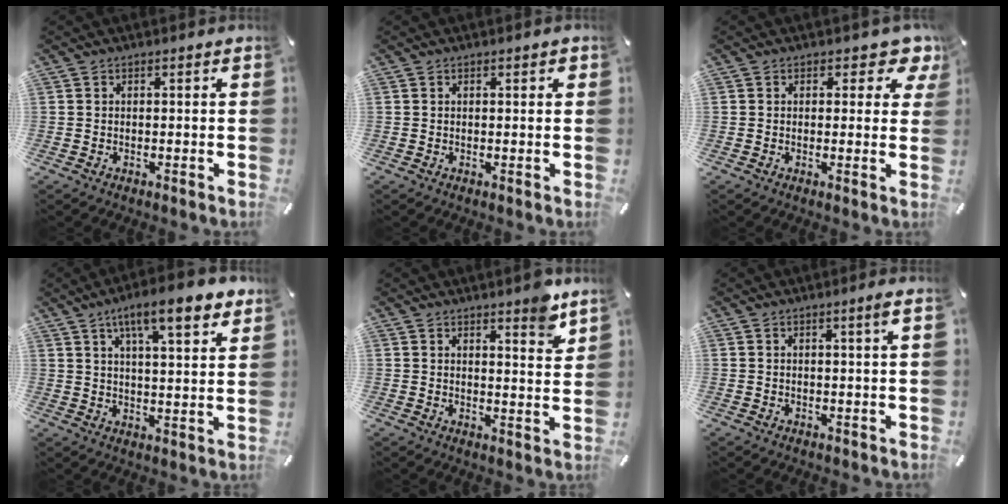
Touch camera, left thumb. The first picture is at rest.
{"total": 0.6, "force": [0.3, 0.3, 0.5], "torque": [-0.009, 0.003, 0.004]}
{"total": 4.5, "force": [2.5, 2.7, 2.5], "torque": [-0.019, -0.010, 0.036]}
{"total": 11.9, "force": [7.6, 3.2, 8.5], "torque": [-0.131, -0.033, 0.126]}
{"total": 6.1, "force": [5.1, 1.4, 3.0], "torque": [-0.031, -0.038, 0.084]}
{"total": 2.2, "force": [0.8, 0.0, 2.1], "torque": [-0.039, 0.001, 0.012]}